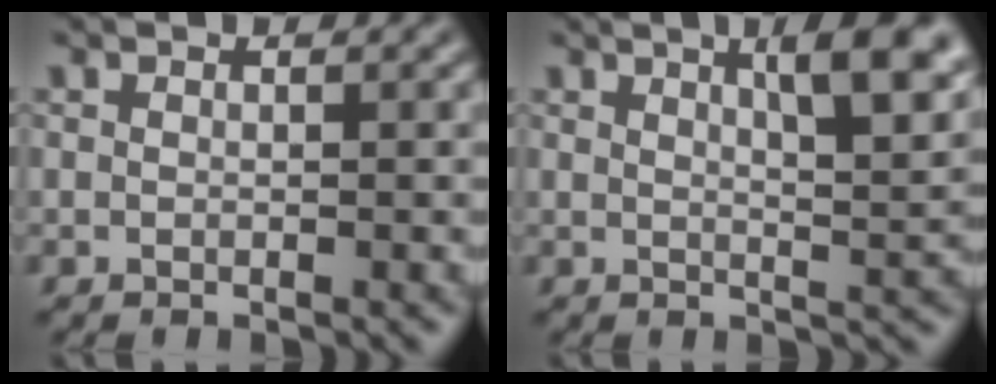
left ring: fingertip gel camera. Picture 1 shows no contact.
{"total": 6.4, "force": [3.2, 2.0, 5.2], "torque": [-0.046, 0.016, 0.039]}